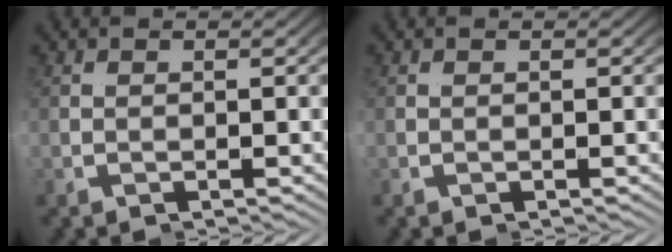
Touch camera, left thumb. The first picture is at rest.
{"total": 0.0}